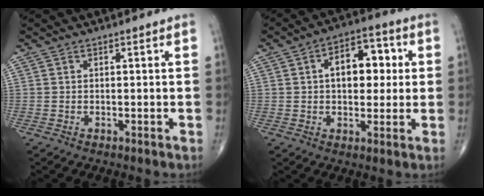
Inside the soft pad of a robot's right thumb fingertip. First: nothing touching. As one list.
[{"total": 11.1, "force": [1.9, 6.7, 8.6], "torque": [-0.092, 0.016, 0.023]}]